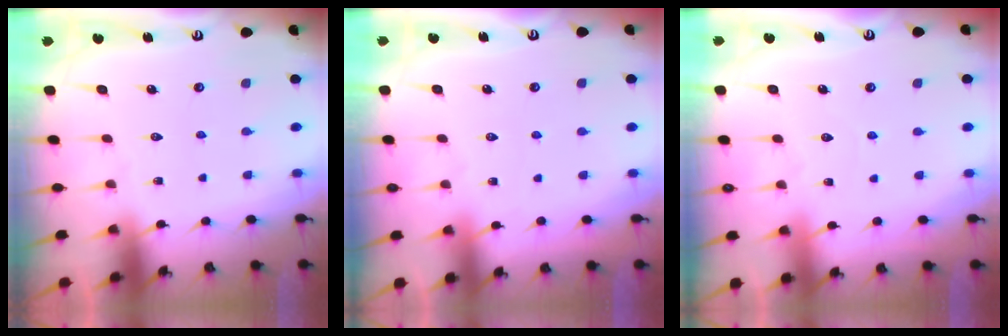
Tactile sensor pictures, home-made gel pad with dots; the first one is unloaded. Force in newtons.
{"total": 2.5, "press": 2.5, "slide": 0.4}
{"total": 2.7, "press": 2.7, "slide": 0.3}